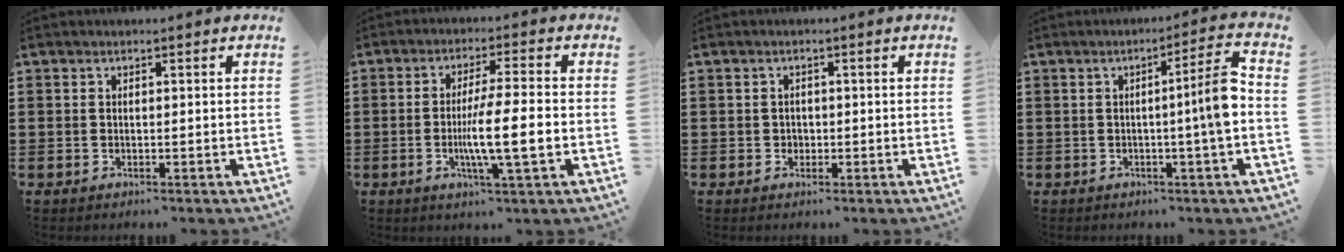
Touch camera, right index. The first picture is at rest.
{"total": 8.1, "force": [-1.7, 0.7, 7.9], "torque": [-0.138, -0.008, -0.031]}
{"total": 1.1, "force": [-0.2, 1.0, 0.3], "torque": [-0.010, 0.003, -0.005]}
{"total": 7.2, "force": [-0.5, -0.4, 7.1], "torque": [-0.109, -0.012, -0.019]}